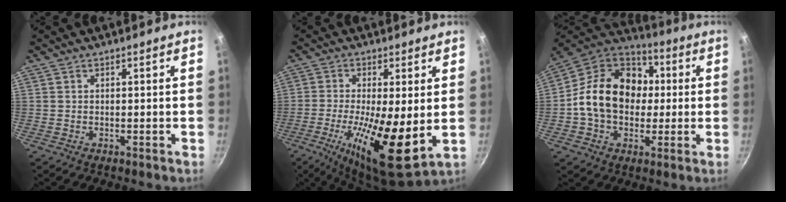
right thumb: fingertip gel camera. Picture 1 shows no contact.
{"total": 15.0, "force": [-1.9, 4.3, 14.3], "torque": [-0.253, -0.020, -0.031]}
{"total": 19.8, "force": [0.5, 15.1, 12.8], "torque": [-0.186, 0.037, -0.004]}